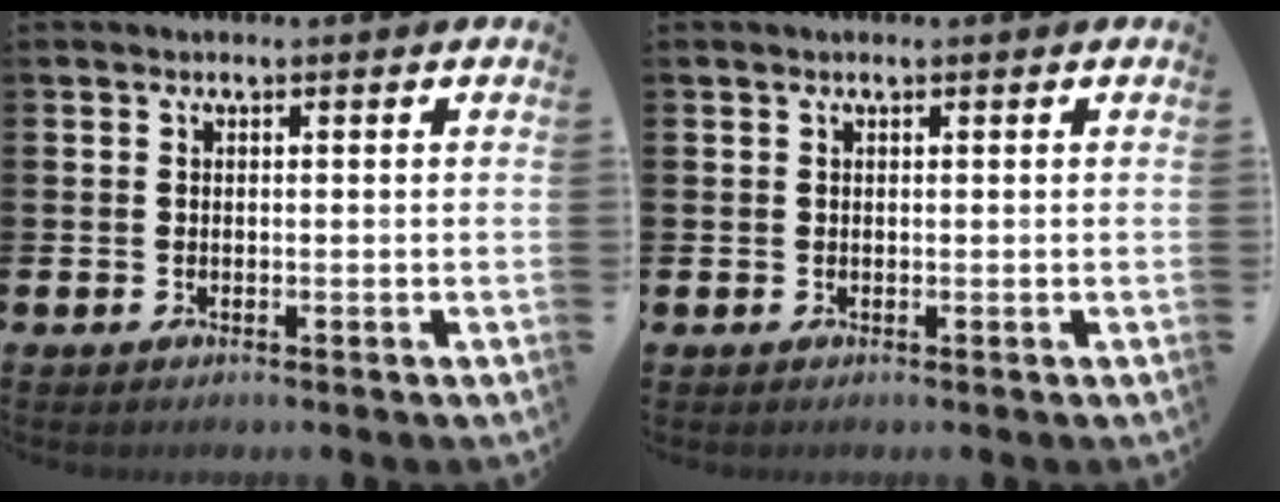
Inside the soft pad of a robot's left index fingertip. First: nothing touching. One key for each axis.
{"total": 0.0}